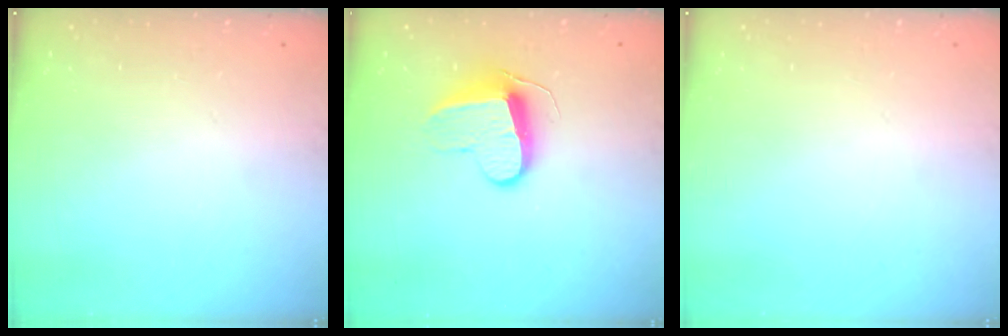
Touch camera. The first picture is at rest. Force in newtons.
{"total": 10.1, "press": 10.1, "slide": 0.4}
{"total": 0.0}